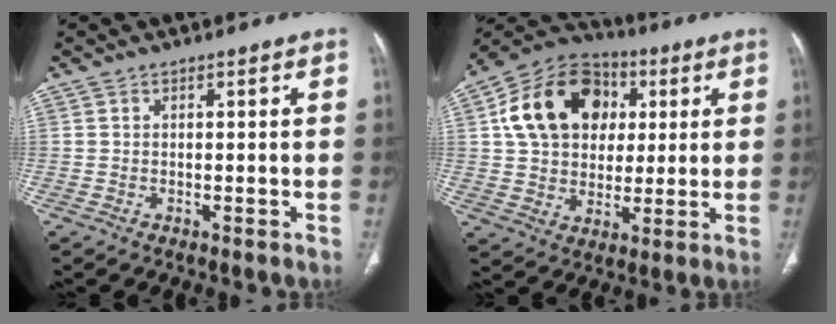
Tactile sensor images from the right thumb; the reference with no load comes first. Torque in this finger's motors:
{"motor_torque": [0.25, 3.10, 0.86, -0.33, 0.15]}